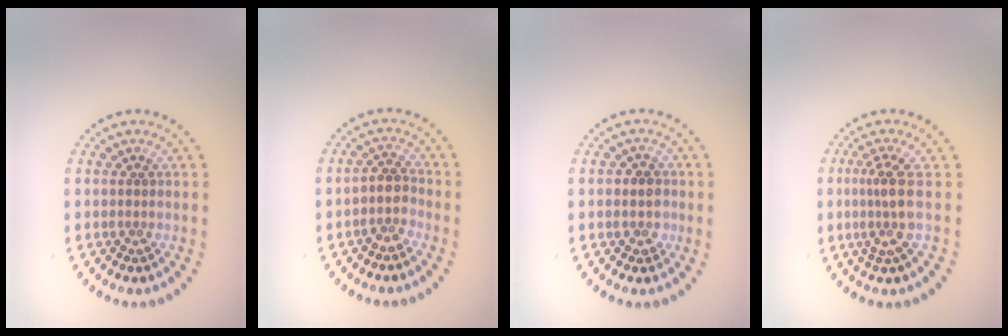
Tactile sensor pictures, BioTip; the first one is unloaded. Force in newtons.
{"total": 2.0, "press": 1.6, "slide": 1.3}
{"total": 1.9, "press": 1.8, "slide": 0.5}
{"total": 2.8, "press": 2.0, "slide": 1.9}